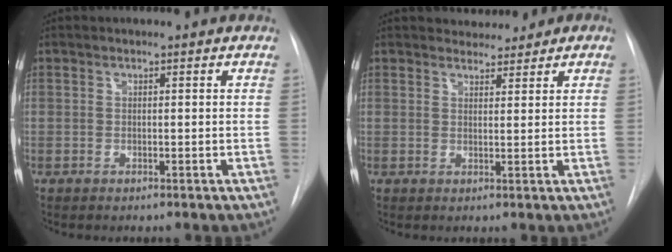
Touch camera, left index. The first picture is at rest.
{"total": 2.9, "force": [2.5, 1.4, 0.3], "torque": [0.001, 0.002, 0.034]}